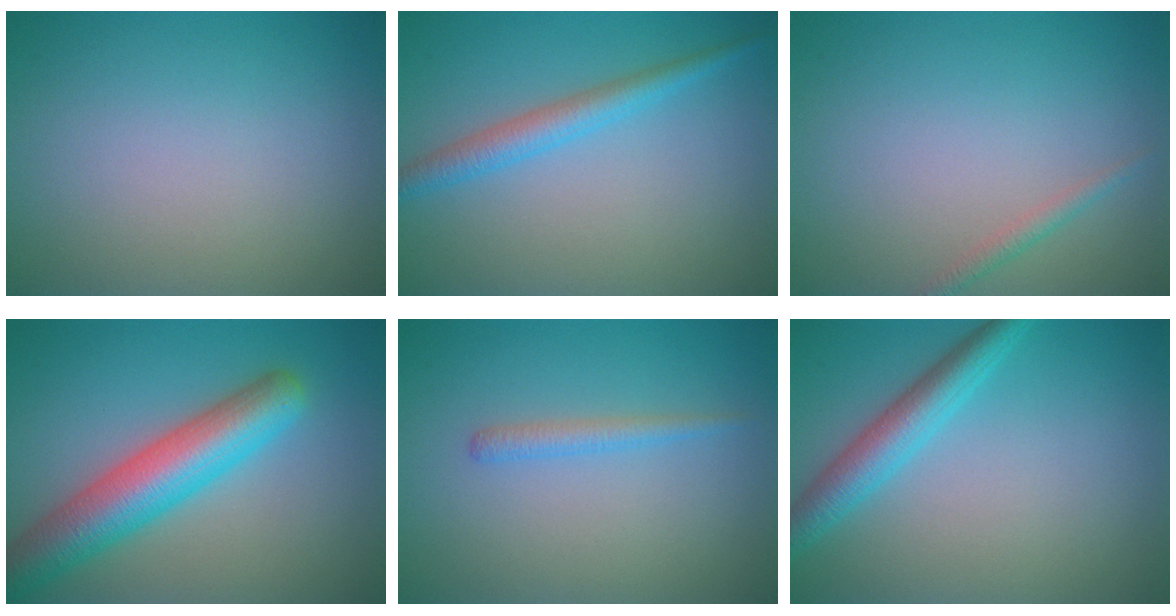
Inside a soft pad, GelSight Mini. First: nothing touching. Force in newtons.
{"total": 2.7, "press": 2.7, "slide": 0.2}
{"total": 1.0, "press": 1.0, "slide": 0.0}
{"total": 7.5, "press": 7.5, "slide": 0.2}
{"total": 1.3, "press": 1.3, "slide": 0.1}
{"total": 3.8, "press": 3.8, "slide": 0.1}